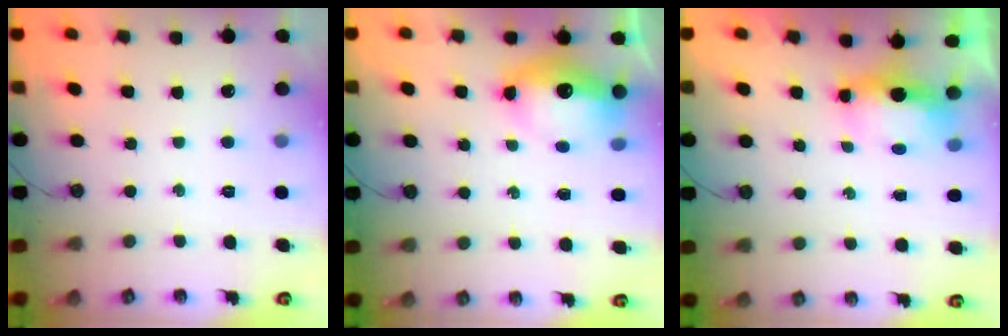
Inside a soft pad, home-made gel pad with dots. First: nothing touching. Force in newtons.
{"total": 11.1, "press": 11.0, "slide": 1.1}
{"total": 7.0, "press": 6.1, "slide": 3.3}